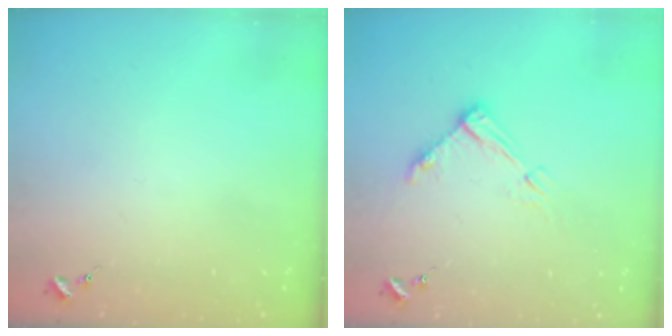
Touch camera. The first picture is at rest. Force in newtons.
{"total": 9.1, "press": 9.1, "slide": 0.8}